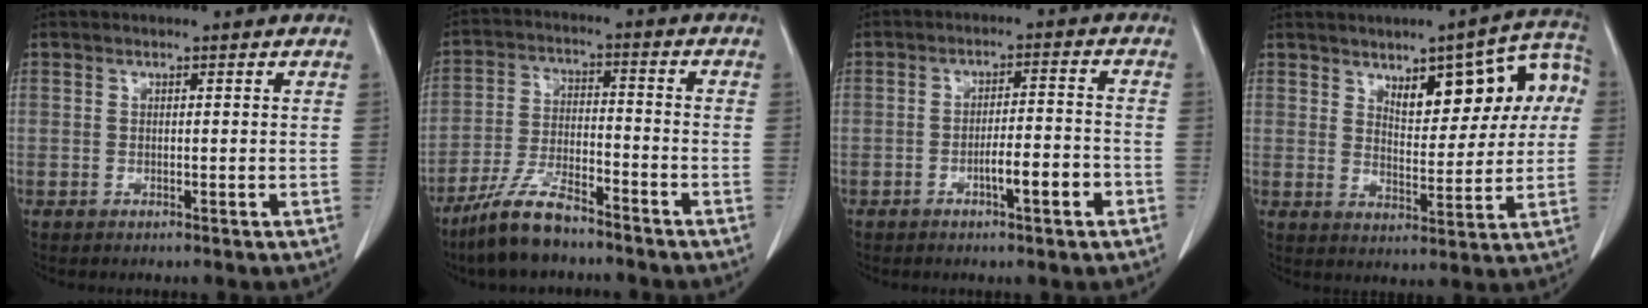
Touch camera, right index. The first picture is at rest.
{"total": 9.3, "force": [-7.4, 1.9, 5.3], "torque": [-0.111, -0.018, -0.144]}
{"total": 5.7, "force": [-2.6, 0.7, 5.0], "torque": [-0.075, 0.004, -0.042]}
{"total": 12.9, "force": [4.1, 4.7, 11.3], "torque": [-0.137, 0.030, 0.059]}